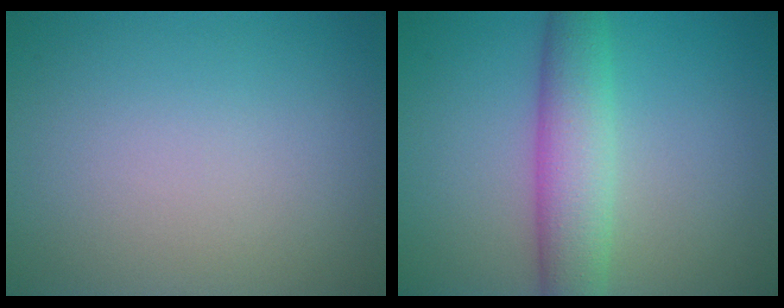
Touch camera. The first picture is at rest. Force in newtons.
{"total": 5.3, "press": 5.3, "slide": 0.2}